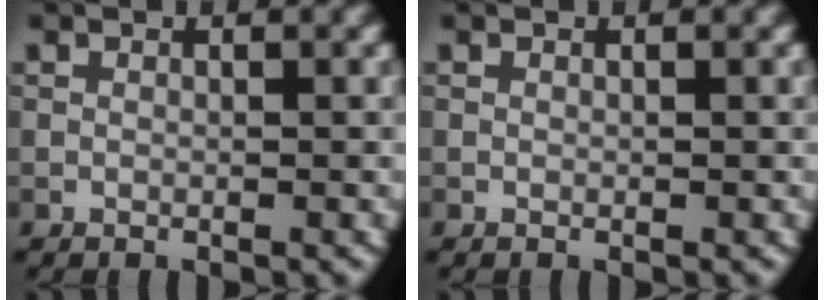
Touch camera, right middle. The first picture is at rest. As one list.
[{"total": 0.0}]